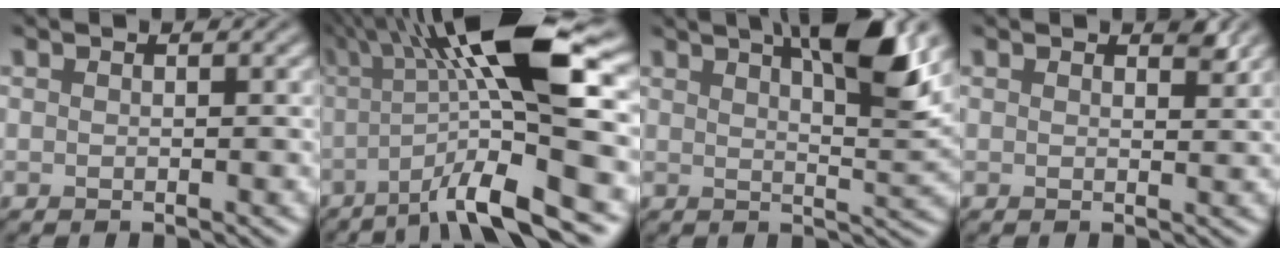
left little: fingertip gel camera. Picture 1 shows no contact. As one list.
[{"total": 11.9, "force": [-1.3, 2.3, 11.6], "torque": [-0.173, 0.012, -0.017]}, {"total": 7.4, "force": [3.9, 1.6, 6.1], "torque": [-0.074, 0.012, 0.063]}, {"total": 0.6, "force": [0.5, -0.2, 0.0], "torque": [0.007, -0.003, 0.014]}]